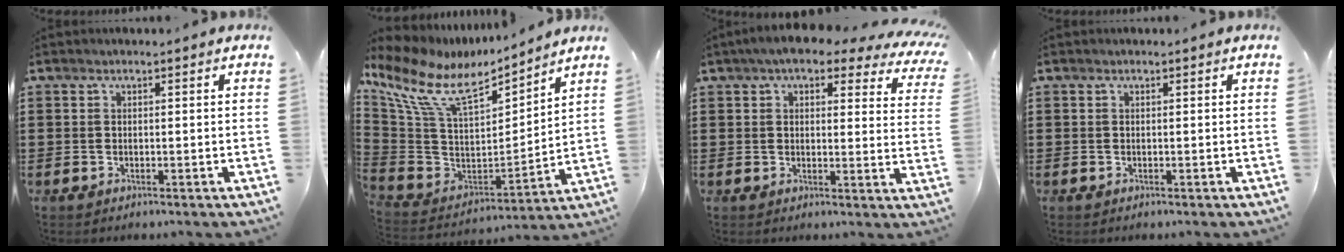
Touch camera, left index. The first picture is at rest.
{"total": 11.4, "force": [7.4, 4.5, 7.4], "torque": [-0.181, -0.049, 0.125]}
{"total": 5.8, "force": [4.4, 1.6, 3.3], "torque": [-0.073, -0.013, 0.076]}
{"total": 0.0}